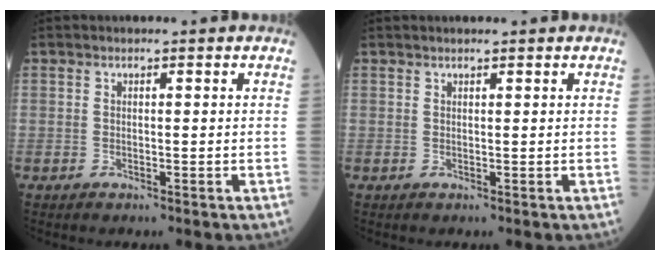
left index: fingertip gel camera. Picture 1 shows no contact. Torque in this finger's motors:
{"motor_torque": [0.00, 0.18, -0.01, -0.01]}